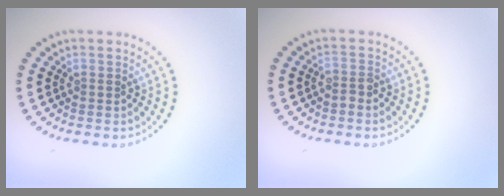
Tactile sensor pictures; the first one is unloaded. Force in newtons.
{"total": 1.2, "press": 0.9, "slide": 0.7}